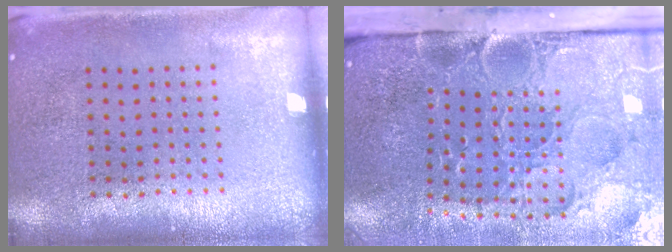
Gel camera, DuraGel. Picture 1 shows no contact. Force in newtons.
{"total": 5.3, "press": 4.1, "slide": 3.3}